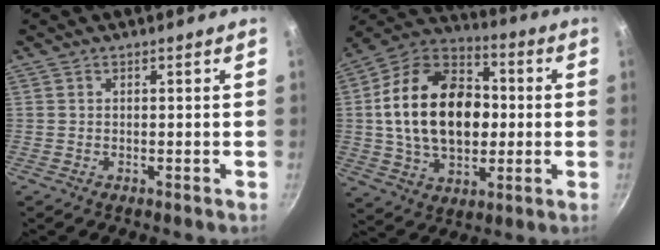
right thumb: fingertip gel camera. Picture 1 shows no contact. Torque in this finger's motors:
{"motor_torque": [-0.01, 3.44, 1.80, 0.54, 0.39]}